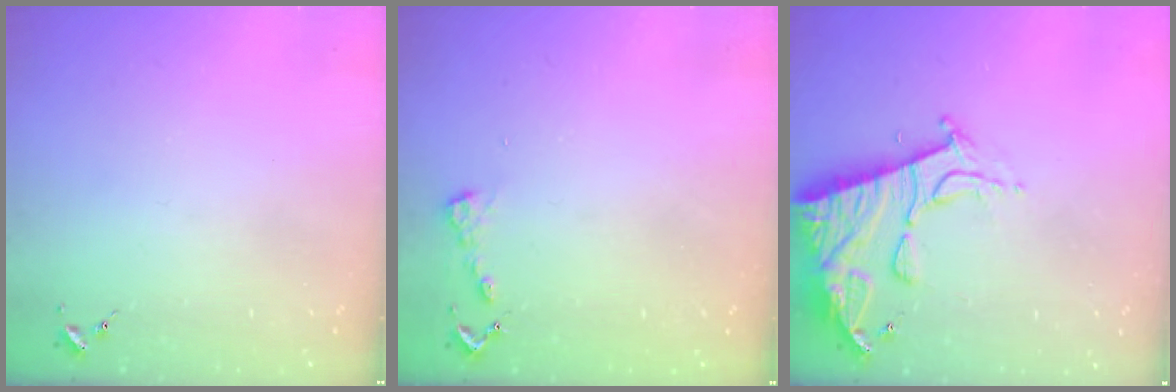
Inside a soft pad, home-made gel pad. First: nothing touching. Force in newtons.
{"total": 4.0, "press": 4.0, "slide": 0.3}
{"total": 15.1, "press": 15.0, "slide": 1.6}